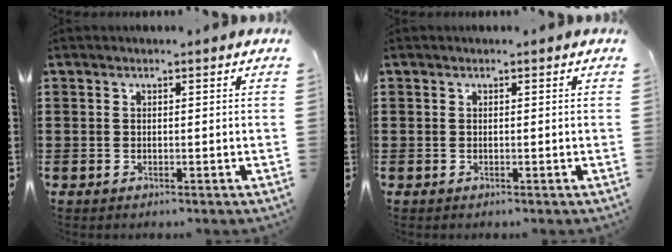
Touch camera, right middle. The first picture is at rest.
{"total": 0.0}